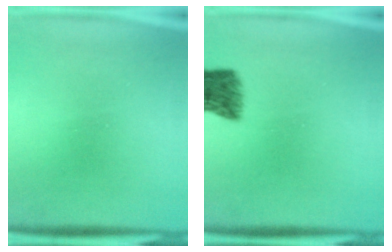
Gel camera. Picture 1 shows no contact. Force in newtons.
{"total": 6.0}